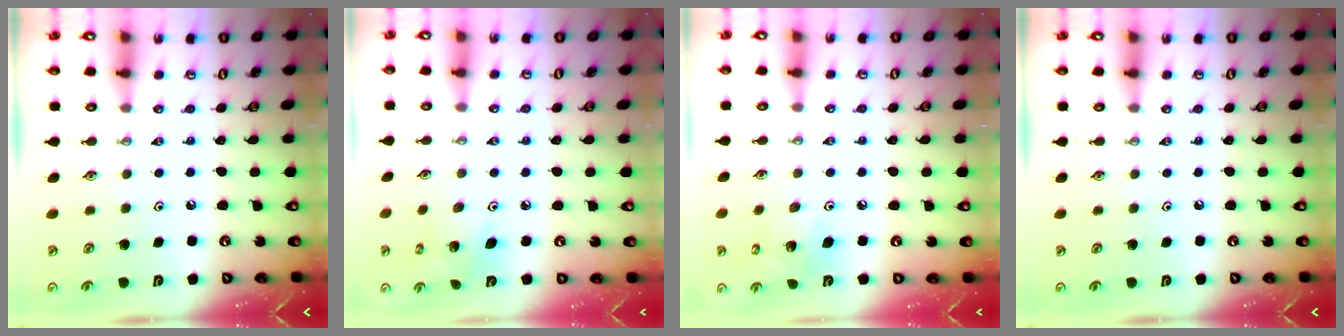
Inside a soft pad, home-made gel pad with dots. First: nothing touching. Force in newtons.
{"total": 4.6, "press": 4.6, "slide": 0.1}
{"total": 6.4, "press": 6.3, "slide": 1.4}
{"total": 0.0}